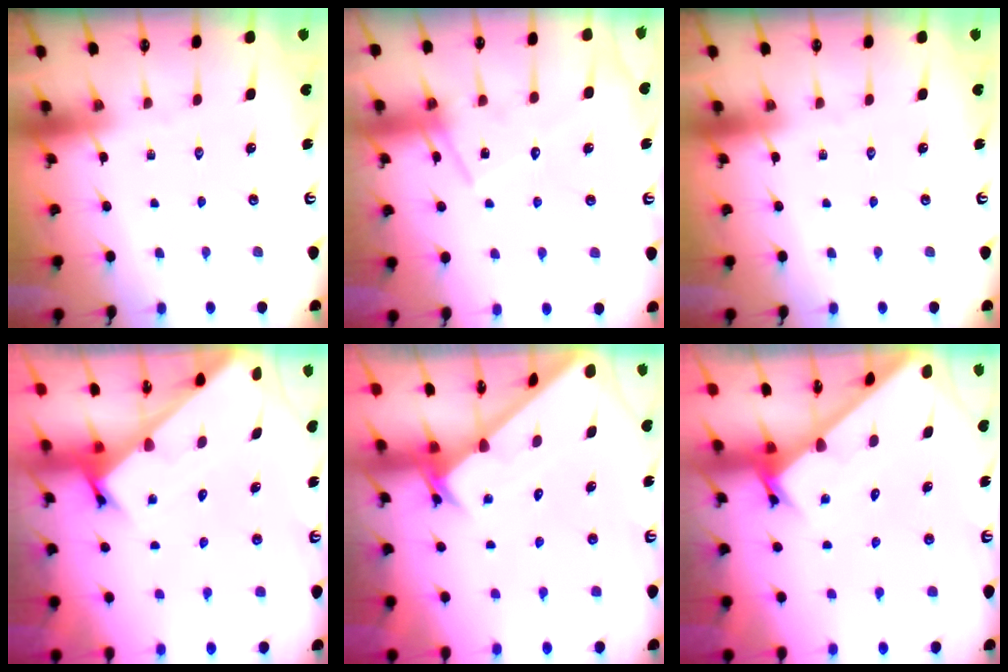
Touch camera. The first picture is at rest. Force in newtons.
{"total": 14.0, "press": 13.9, "slide": 0.9}
{"total": 0.0}
{"total": 2.4, "press": 2.4, "slide": 0.2}
{"total": 2.5, "press": 2.5, "slide": 0.2}
{"total": 2.4, "press": 2.4, "slide": 0.1}